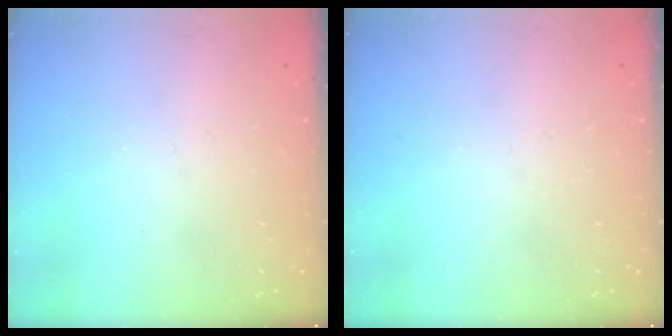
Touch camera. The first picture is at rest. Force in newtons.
{"total": 0.0}